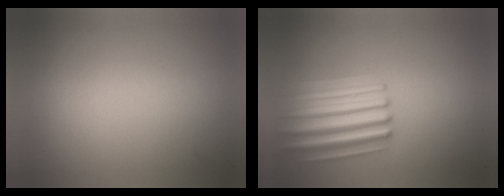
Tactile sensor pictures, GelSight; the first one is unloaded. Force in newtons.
{"total": 4.8}